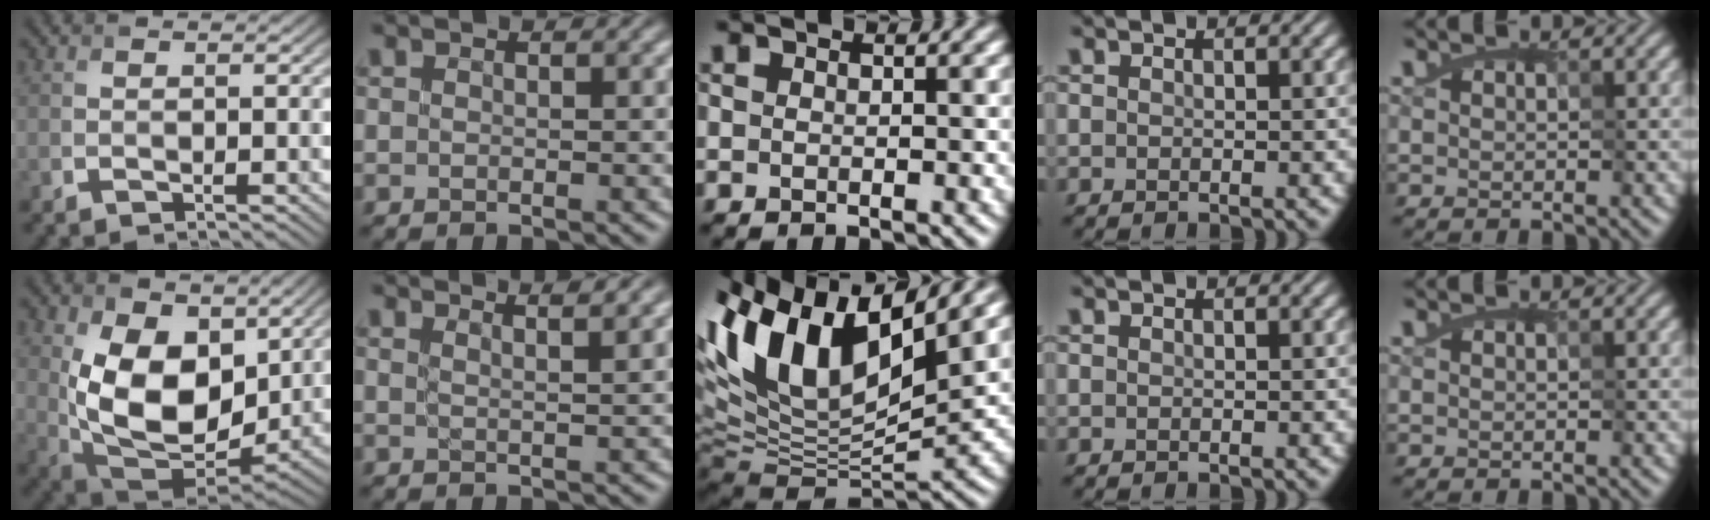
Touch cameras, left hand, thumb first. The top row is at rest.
{"thumb": {"total": 13.5, "force": [2.5, 8.6, 10.2], "torque": [-0.204, -0.012, 0.052]}, "index": {"total": 4.3, "force": [3.5, 1.2, 2.1], "torque": [-0.004, 0.023, 0.016]}, "middle": {"total": 12.4, "force": [5.2, 5.4, 9.9], "torque": [-0.203, 0.011, 0.092]}}